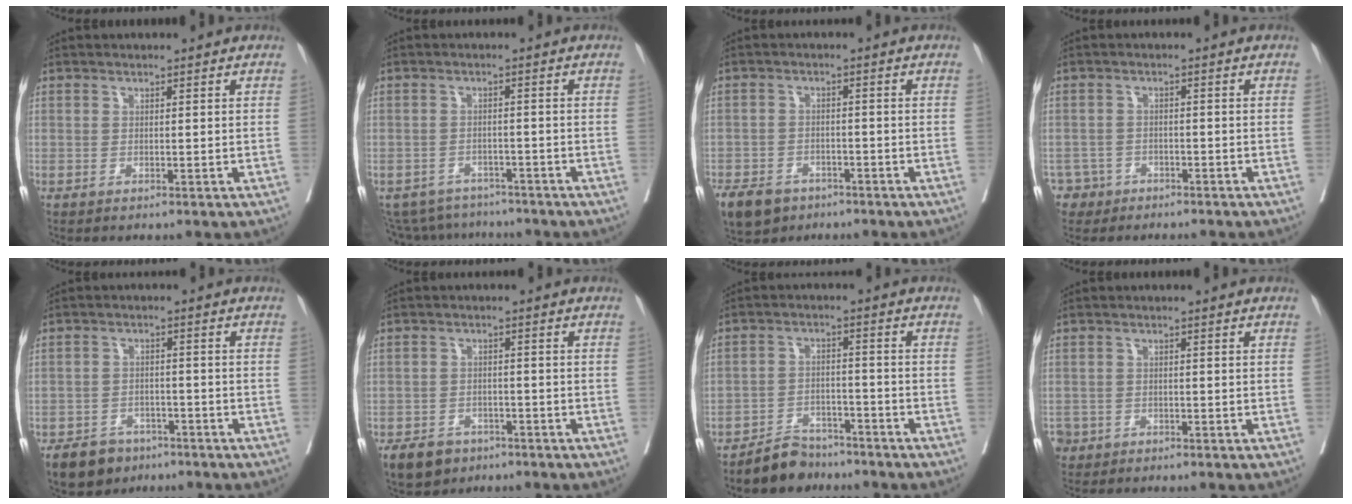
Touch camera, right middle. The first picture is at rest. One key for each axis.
{"total": 7.1, "fx": -6.7, "fy": 2.4, "fz": -0.1, "tx": 0.002, "ty": 0.014, "tz": -0.087}
{"total": 7.4, "fx": -5.2, "fy": 4.6, "fz": 2.8, "tx": -0.054, "ty": 0.000, "tz": -0.081}
{"total": 3.7, "fx": -2.5, "fy": 2.7, "fz": -0.6, "tx": 0.007, "ty": 0.010, "tz": -0.043}
{"total": 6.1, "fx": -4.4, "fy": 3.8, "fz": 1.8, "tx": -0.033, "ty": 0.002, "tz": -0.070}
{"total": 5.4, "fx": -3.7, "fy": 3.5, "fz": 1.7, "tx": -0.032, "ty": 0.001, "tz": -0.056}
{"total": 5.2, "fx": -4.6, "fy": 2.4, "fz": 0.5, "tx": -0.012, "ty": 0.001, "tz": -0.081}
{"total": 2.9, "fx": -1.8, "fy": 2.2, "fz": 0.1, "tx": -0.003, "ty": 0.005, "tz": -0.037}